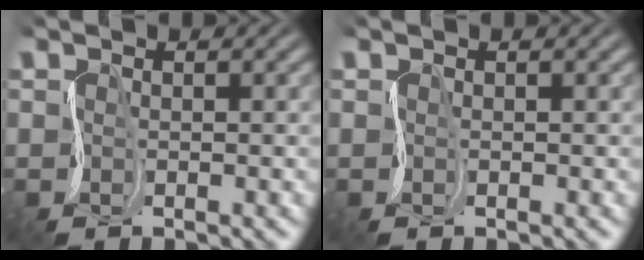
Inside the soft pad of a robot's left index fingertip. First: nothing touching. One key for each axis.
{"total": 0.0}